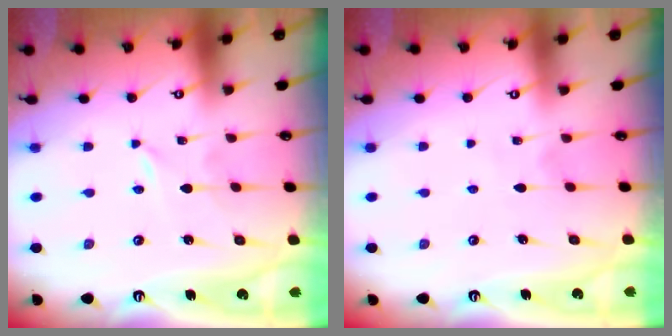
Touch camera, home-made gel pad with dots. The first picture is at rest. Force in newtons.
{"total": 3.9, "press": 3.8, "slide": 0.4}